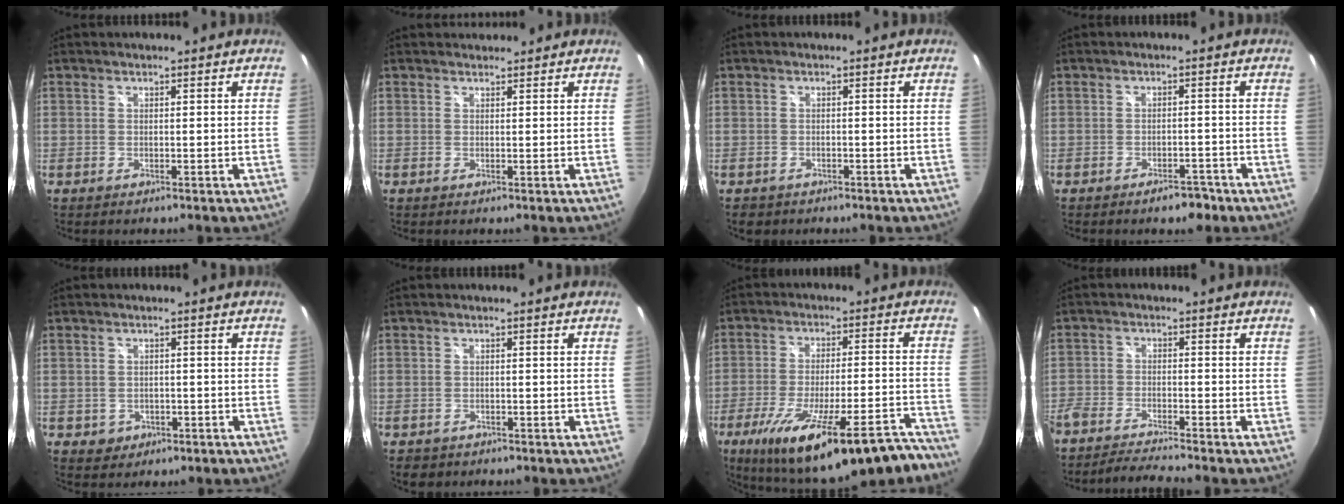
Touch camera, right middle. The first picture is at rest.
{"total": 1.2, "force": [1.2, 0.4, -0.1], "torque": [0.001, 0.005, 0.019]}
{"total": 2.0, "force": [-1.3, 1.4, 0.5], "torque": [-0.015, -0.005, -0.020]}
{"total": 3.7, "force": [-2.8, 1.6, 1.8], "torque": [-0.033, 0.003, -0.035]}
{"total": 3.7, "force": [-1.2, 3.3, 1.1], "torque": [-0.033, 0.001, -0.008]}
{"total": 2.6, "force": [-1.7, 1.8, 0.7], "torque": [-0.020, -0.007, -0.024]}
{"total": 27.2, "force": [-20.5, 6.1, 16.8], "torque": [-0.271, -0.046, -0.287]}
{"total": 7.4, "force": [-7.0, 0.3, 2.5], "torque": [-0.077, -0.016, -0.133]}